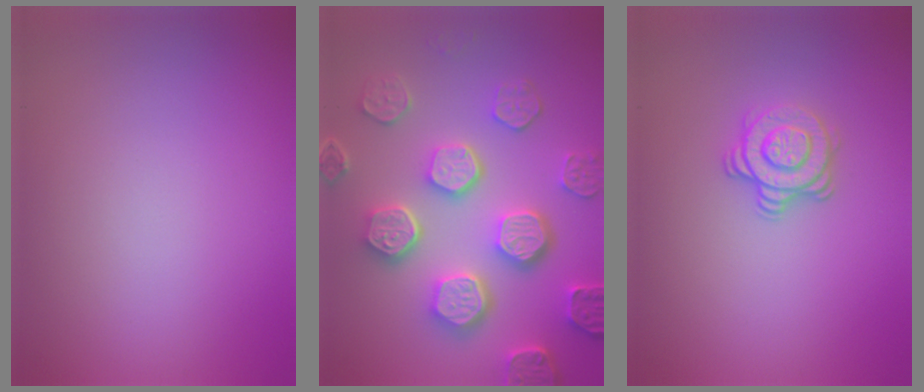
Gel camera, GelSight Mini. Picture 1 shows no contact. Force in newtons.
{"total": 7.1, "press": 6.0, "slide": 3.7}
{"total": 3.2, "press": 2.5, "slide": 1.9}